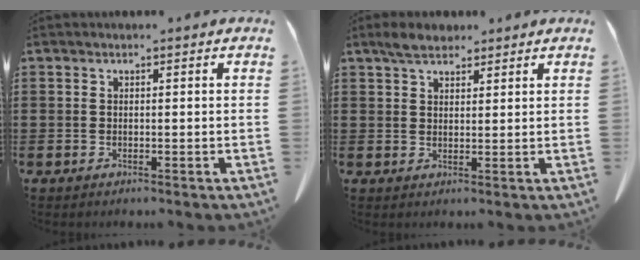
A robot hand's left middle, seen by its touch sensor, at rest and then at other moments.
{"total": 3.5, "force": [2.9, 1.3, 1.5], "torque": [-0.027, 0.000, 0.053]}